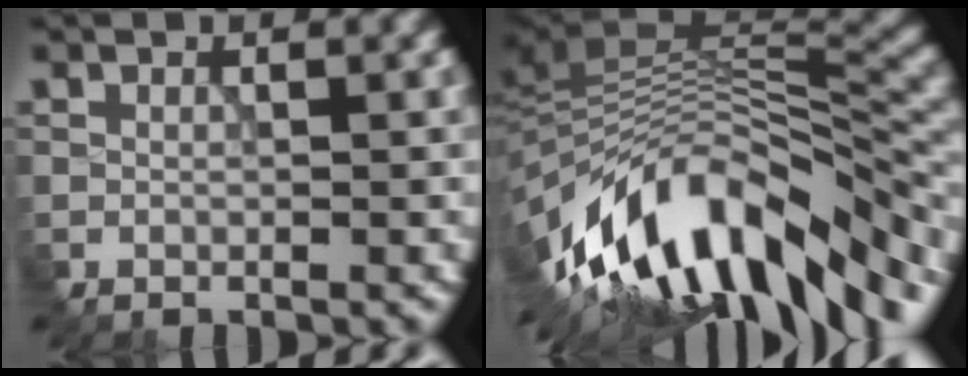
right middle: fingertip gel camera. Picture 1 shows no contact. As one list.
[{"total": 13.7, "force": [-6.9, 5.9, 10.3], "torque": [-0.182, 0.026, -0.118]}]